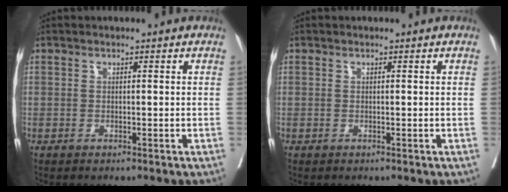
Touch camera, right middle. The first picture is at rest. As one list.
[{"total": 0.0}]